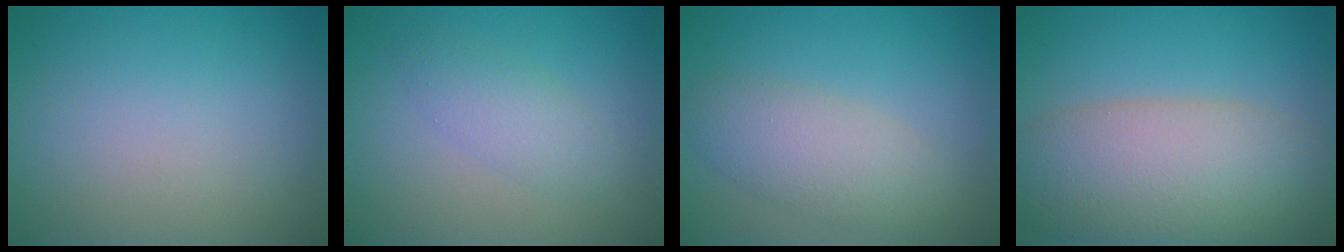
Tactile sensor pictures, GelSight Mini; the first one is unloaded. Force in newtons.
{"total": 2.3, "press": 2.3, "slide": 0.2}
{"total": 4.2, "press": 4.2, "slide": 0.2}
{"total": 9.0, "press": 9.0, "slide": 0.6}